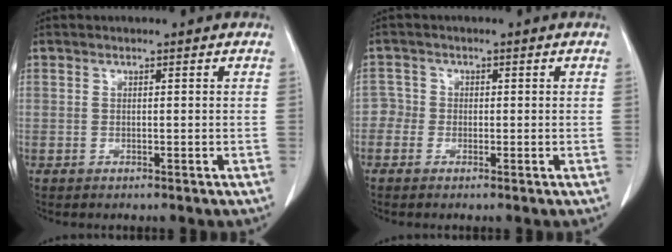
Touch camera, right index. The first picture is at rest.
{"total": 1.8, "force": [-0.7, 1.6, -0.2], "torque": [0.017, 0.009, -0.021]}